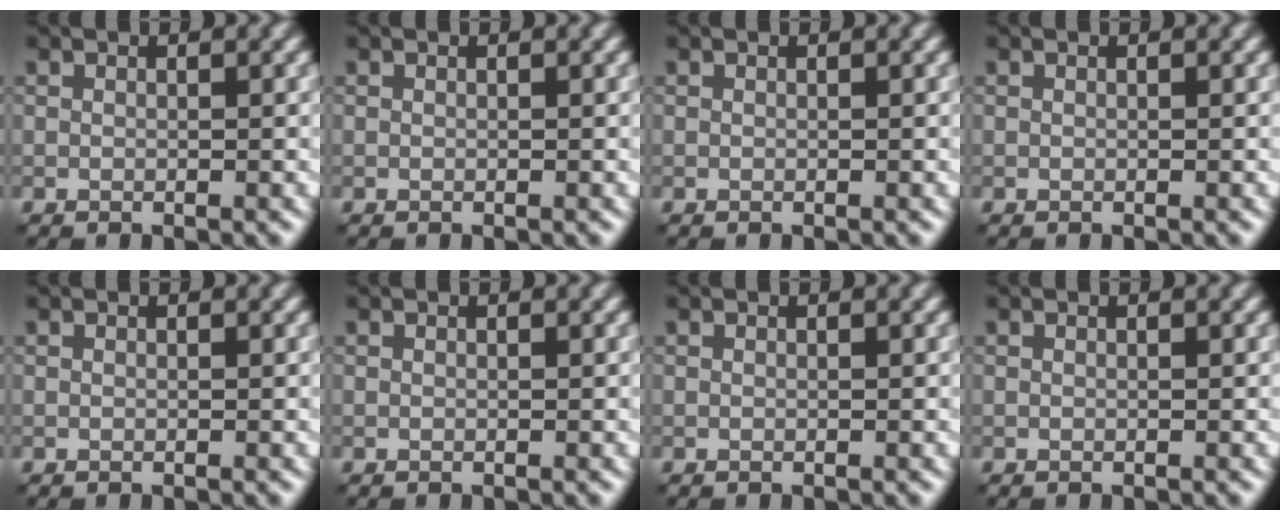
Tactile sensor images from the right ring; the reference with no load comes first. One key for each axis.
{"total": 0.0}
{"total": 0.0}
{"total": 0.0}
{"total": 0.0}
{"total": 0.0}
{"total": 0.0}
{"total": 0.0}